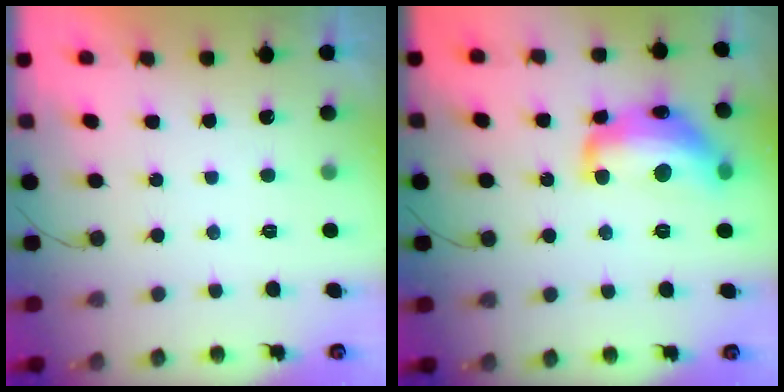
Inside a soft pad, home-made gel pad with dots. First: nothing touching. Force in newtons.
{"total": 16.4, "press": 16.4, "slide": 1.0}